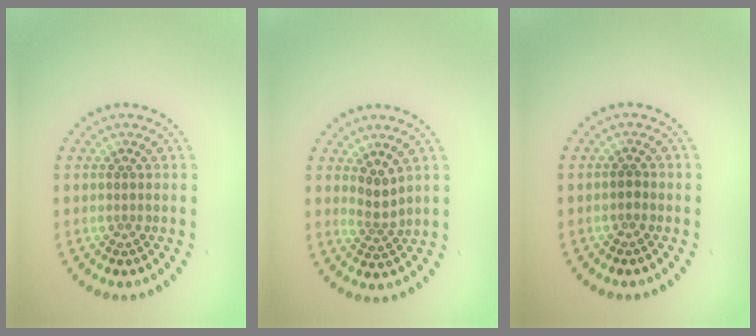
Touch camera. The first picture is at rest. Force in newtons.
{"total": 1.9, "press": 1.2, "slide": 1.4}
{"total": 0.7, "press": 0.7, "slide": 0.1}